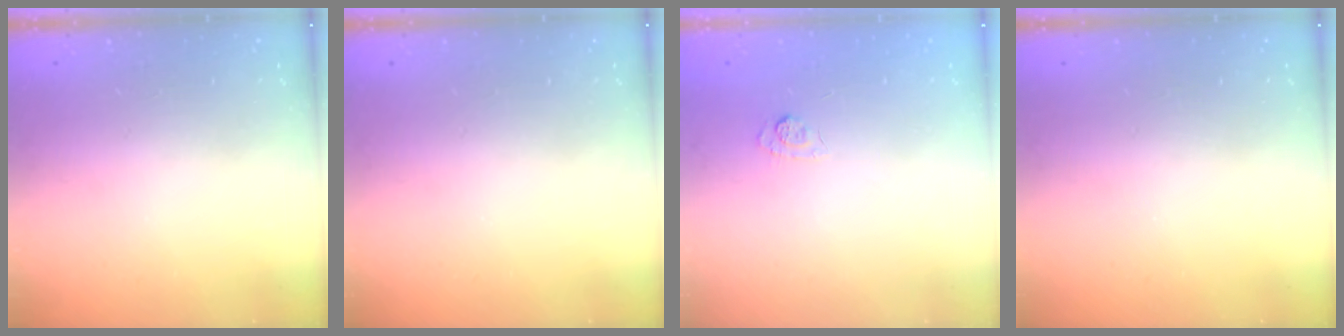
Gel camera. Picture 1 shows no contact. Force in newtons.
{"total": 0.0}
{"total": 2.1, "press": 1.6, "slide": 1.3}
{"total": 0.0}